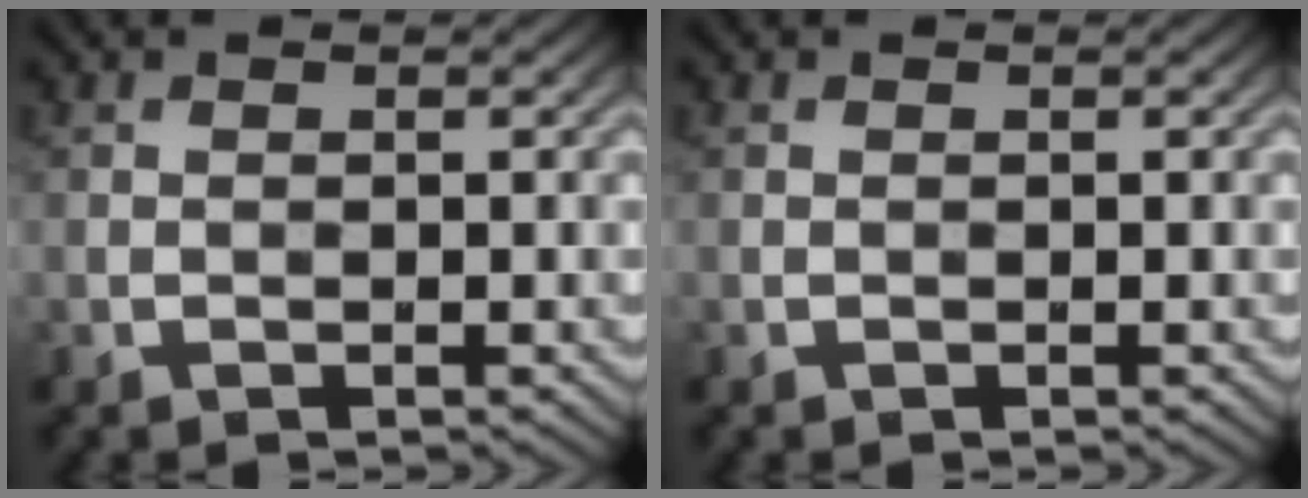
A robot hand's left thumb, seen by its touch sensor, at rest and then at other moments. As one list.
[{"total": 0.0}]